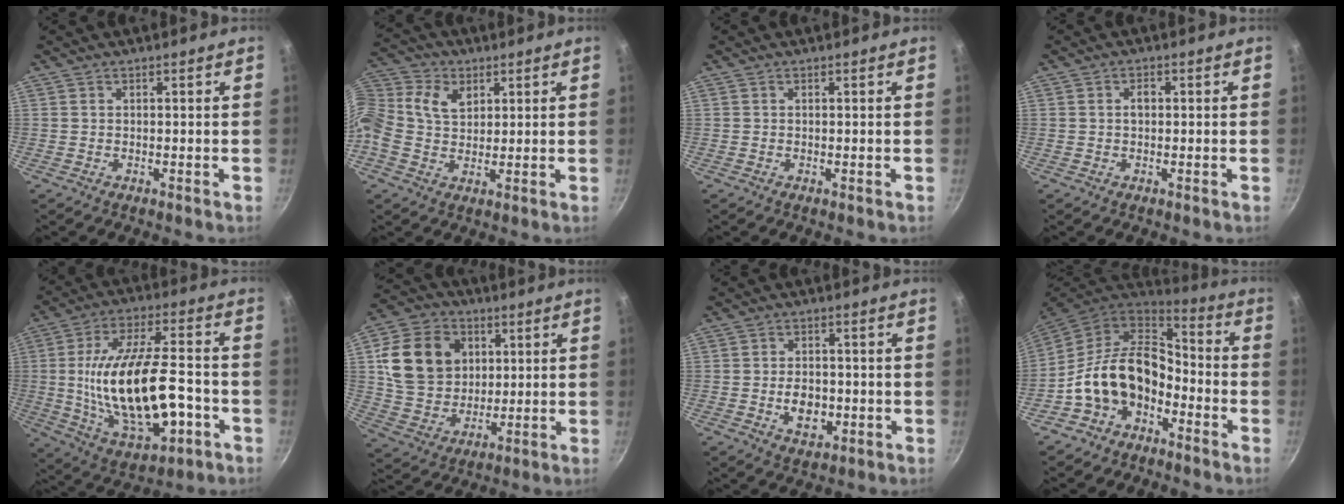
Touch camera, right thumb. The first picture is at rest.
{"total": 13.1, "force": [3.4, 9.9, 7.8], "torque": [-0.166, 0.021, 0.050]}
{"total": 0.0}
{"total": 1.7, "force": [0.1, 1.1, 1.3], "torque": [-0.018, 0.005, 0.001]}
{"total": 23.4, "force": [-4.0, 11.0, 20.3], "torque": [-0.353, 0.028, -0.045]}
{"total": 16.9, "force": [4.1, 13.6, 9.1], "torque": [-0.149, -0.005, 0.078]}
{"total": 6.7, "force": [-1.3, 4.6, 4.7], "torque": [-0.056, 0.006, -0.017]}
{"total": 15.4, "force": [-4.7, 10.8, 10.0], "torque": [-0.155, 0.060, -0.094]}